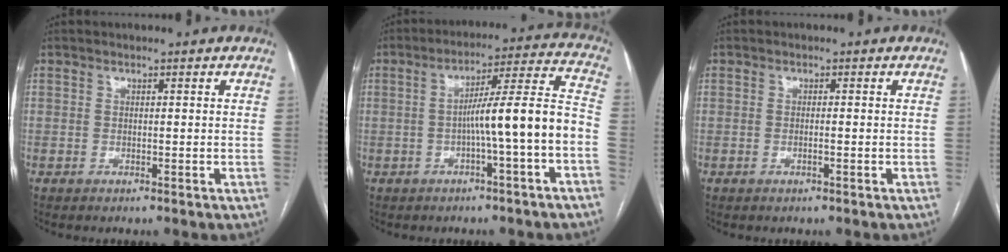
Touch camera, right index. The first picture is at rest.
{"total": 11.2, "force": [-3.1, -0.7, 10.7], "torque": [-0.159, 0.029, -0.047]}
{"total": 0.8, "force": [-0.3, 0.0, 0.7], "torque": [-0.015, 0.000, -0.005]}